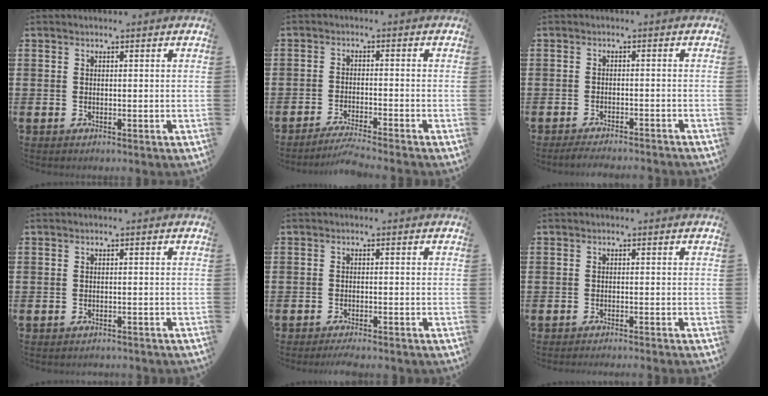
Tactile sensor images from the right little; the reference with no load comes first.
{"total": 2.9, "force": [-2.6, -0.4, 1.2], "torque": [-0.019, 0.000, -0.050]}
{"total": 1.8, "force": [-1.7, -0.1, 0.5], "torque": [-0.008, 0.004, -0.034]}
{"total": 0.6, "force": [-0.6, 0.0, 0.0], "torque": [-0.001, -0.001, -0.014]}
{"total": 1.2, "force": [-1.1, -0.1, 0.4], "torque": [-0.007, 0.001, -0.021]}
{"total": 0.8, "force": [-0.7, -0.4, 0.0], "torque": [0.002, 0.002, -0.014]}